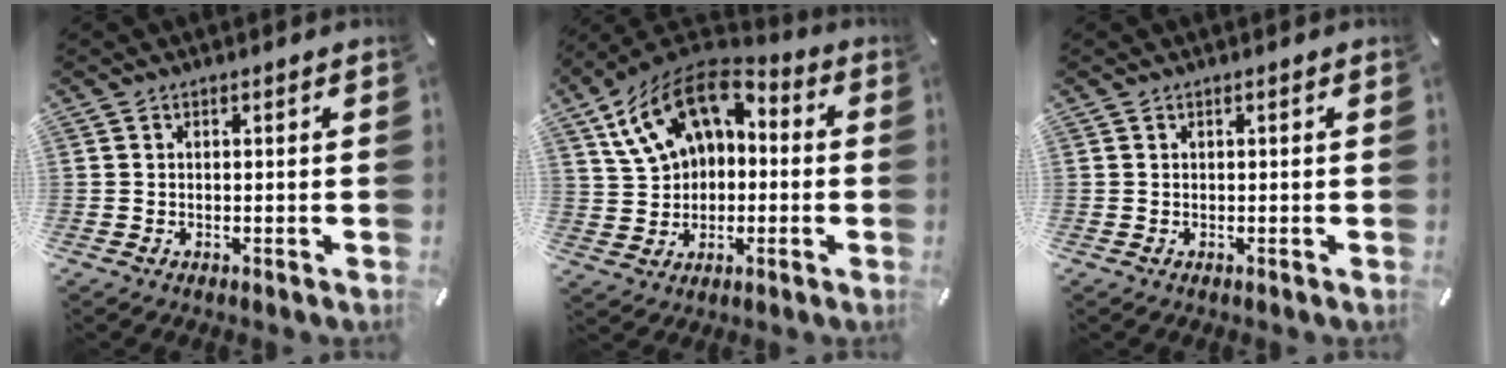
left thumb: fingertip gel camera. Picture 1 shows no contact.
{"total": 15.8, "force": [5.6, 11.7, 9.1], "torque": [-0.174, -0.017, 0.104]}
{"total": 0.0}